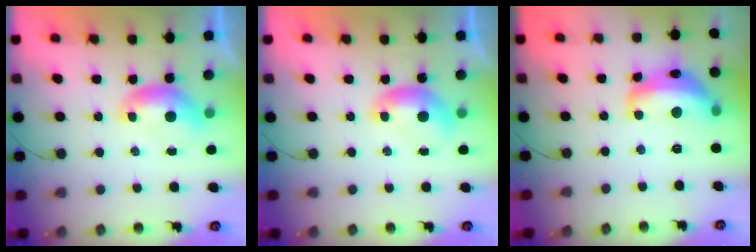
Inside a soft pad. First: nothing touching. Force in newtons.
{"total": 0.0}
{"total": 8.8, "press": 8.7, "slide": 0.7}